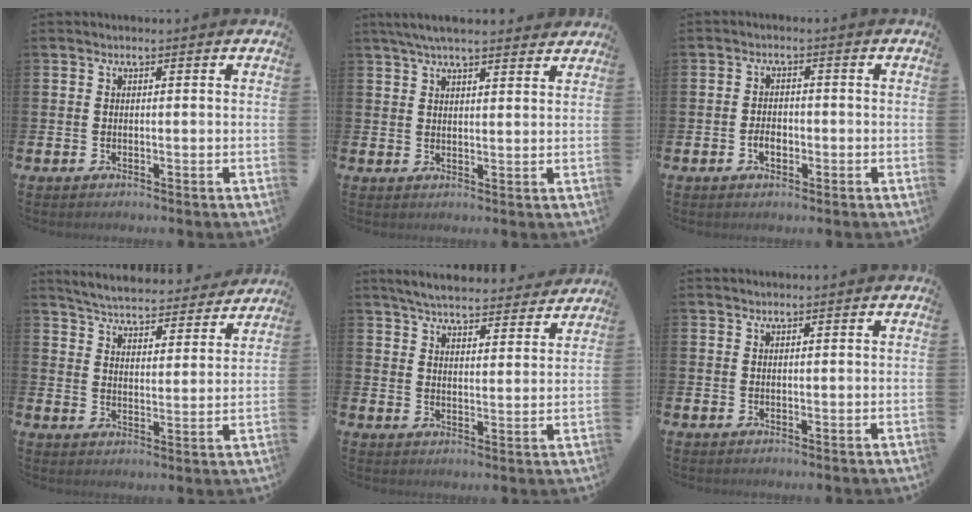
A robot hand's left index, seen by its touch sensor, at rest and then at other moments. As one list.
[{"total": 5.0, "force": [4.6, 0.8, 1.9], "torque": [-0.047, -0.010, 0.084]}, {"total": 2.4, "force": [-0.9, 1.5, 1.6], "torque": [-0.023, 0.000, -0.019]}, {"total": 5.2, "force": [5.1, 0.6, 0.6], "torque": [-0.041, -0.038, 0.086]}, {"total": 5.7, "force": [5.6, 0.7, 1.0], "torque": [-0.039, -0.036, 0.098]}, {"total": 0.6, "force": [0.6, 0.0, 0.0], "torque": [0.000, 0.000, 0.012]}]